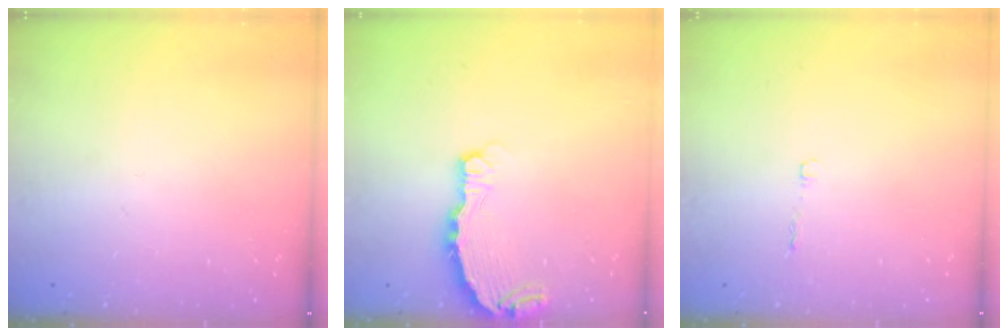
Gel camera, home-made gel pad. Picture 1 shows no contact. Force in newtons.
{"total": 5.0, "press": 5.0, "slide": 0.6}
{"total": 2.5, "press": 2.4, "slide": 0.4}